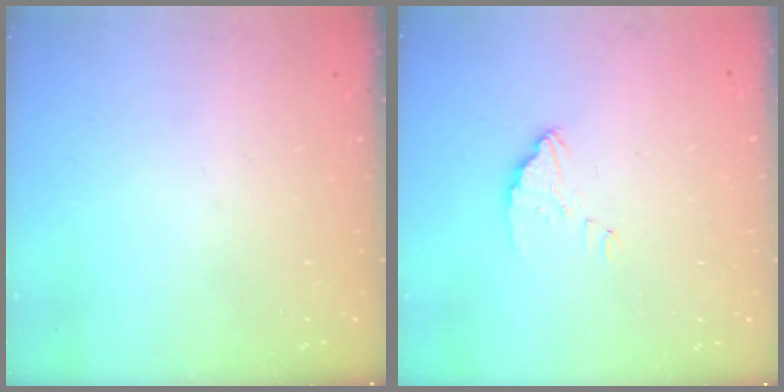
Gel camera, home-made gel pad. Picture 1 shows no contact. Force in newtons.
{"total": 2.7, "press": 2.7, "slide": 0.1}